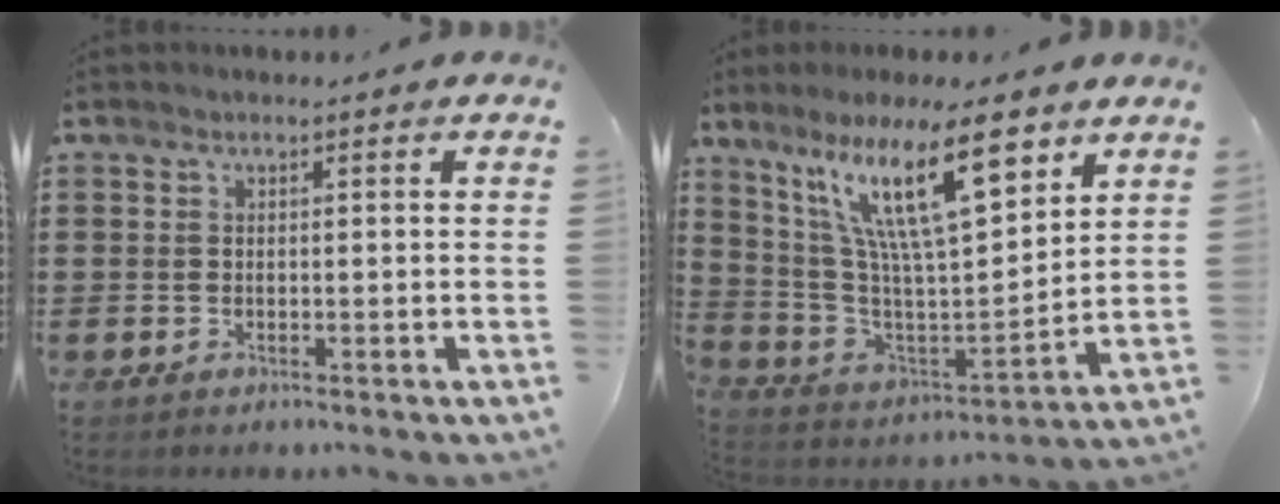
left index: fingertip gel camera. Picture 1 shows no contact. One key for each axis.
{"total": 17.0, "fx": 9.5, "fy": 4.3, "fz": 13.5, "tx": -0.275, "ty": -0.035, "tz": 0.155}